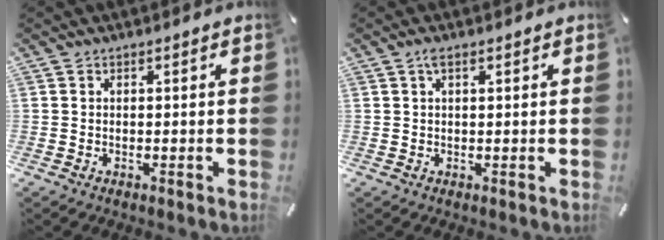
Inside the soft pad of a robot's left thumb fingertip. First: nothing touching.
{"total": 1.6, "force": [0.7, 0.5, 1.3], "torque": [-0.030, 0.003, 0.012]}